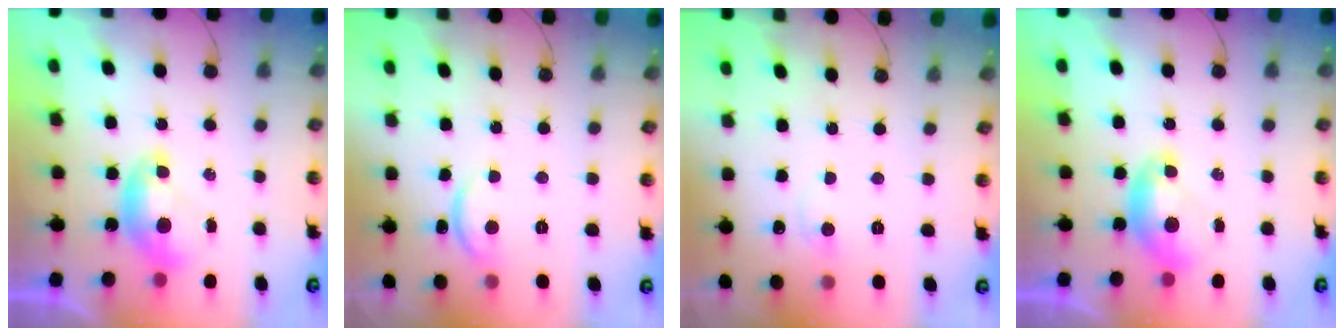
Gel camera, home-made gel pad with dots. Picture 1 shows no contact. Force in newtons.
{"total": 2.2, "press": 2.2, "slide": 0.3}
{"total": 0.6, "press": 0.2, "slide": 0.6}
{"total": 0.0}